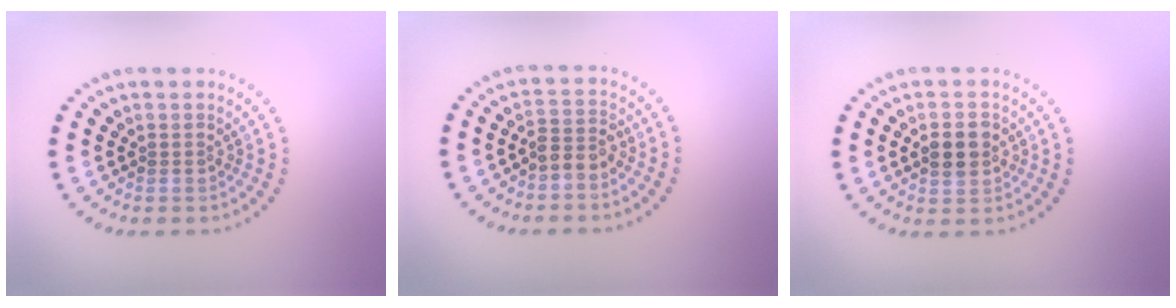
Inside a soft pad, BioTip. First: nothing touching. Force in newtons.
{"total": 2.0, "press": 1.7, "slide": 1.2}
{"total": 2.9, "press": 2.9, "slide": 0.2}